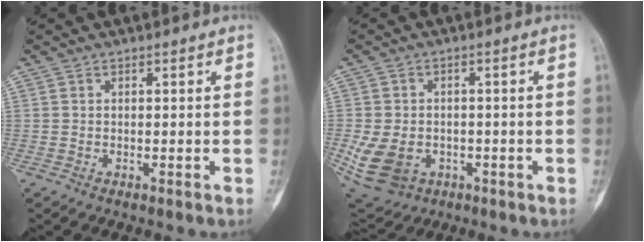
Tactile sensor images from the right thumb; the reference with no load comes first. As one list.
[{"total": 11.7, "force": [-3.0, 9.2, 6.5], "torque": [-0.140, 0.007, -0.034]}]